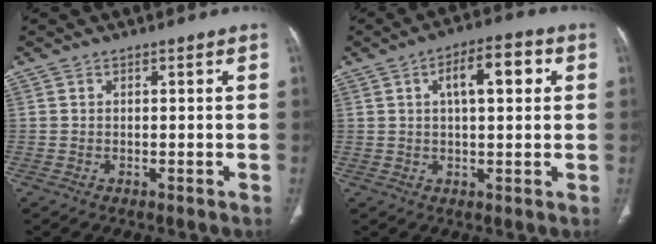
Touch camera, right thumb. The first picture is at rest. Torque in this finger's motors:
{"motor_torque": [-0.28, 1.51, 0.89, -0.65, 0.06]}